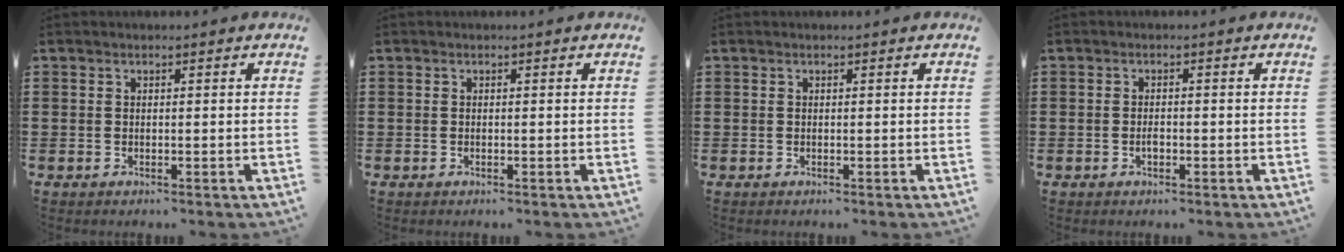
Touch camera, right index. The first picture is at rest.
{"total": 0.0}
{"total": 0.0}
{"total": 1.4, "force": [-0.5, 0.6, 1.2], "torque": [-0.023, -0.002, -0.009]}